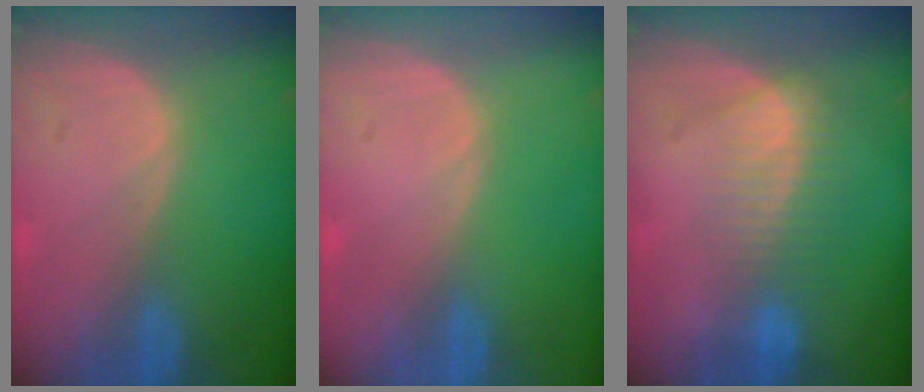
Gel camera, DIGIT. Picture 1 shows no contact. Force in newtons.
{"total": 0.0}
{"total": 7.4, "press": 6.2, "slide": 3.9}